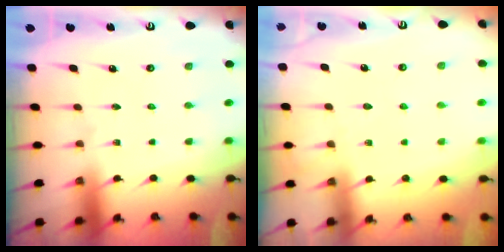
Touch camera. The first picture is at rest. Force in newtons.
{"total": 4.9, "press": 4.9, "slide": 0.7}